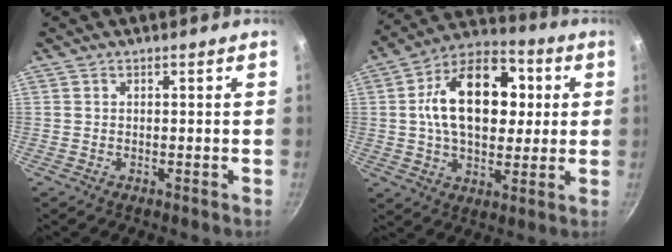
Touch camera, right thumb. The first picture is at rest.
{"total": 20.5, "force": [3.1, 13.3, 15.3], "torque": [-0.211, 0.019, 0.034]}